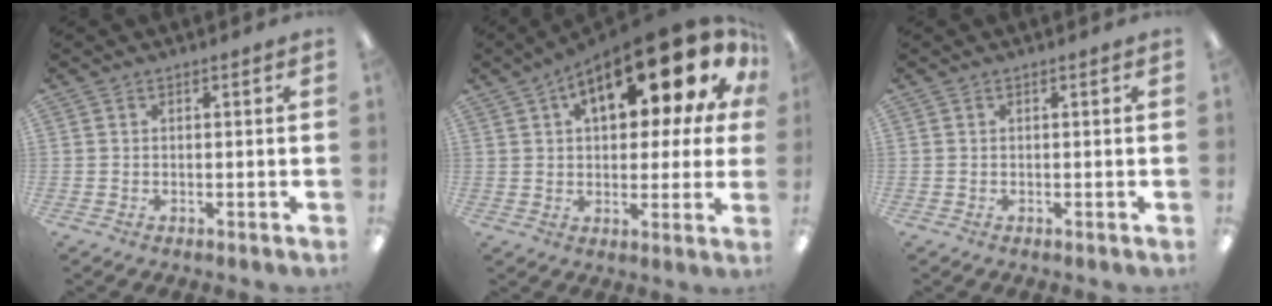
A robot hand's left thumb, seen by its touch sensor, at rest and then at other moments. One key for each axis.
{"total": 21.8, "fx": 10.3, "fy": 9.2, "fz": 16.8, "tx": -0.242, "ty": -0.048, "tz": 0.161}
{"total": 0.0}